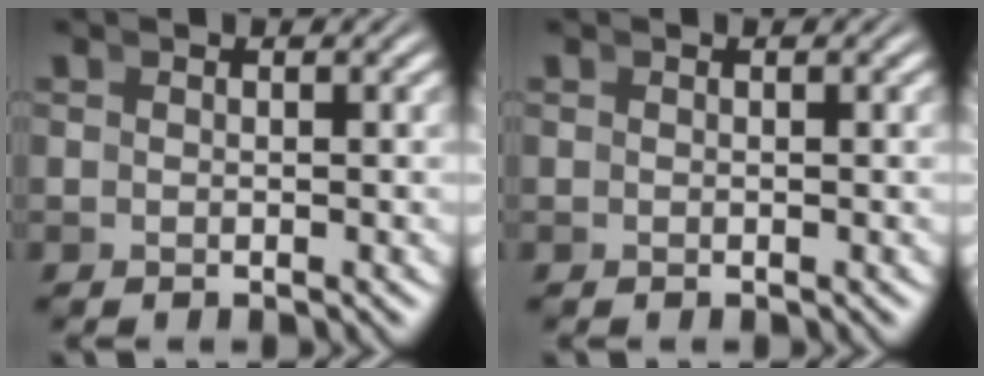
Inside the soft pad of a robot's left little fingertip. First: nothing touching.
{"total": 0.0}